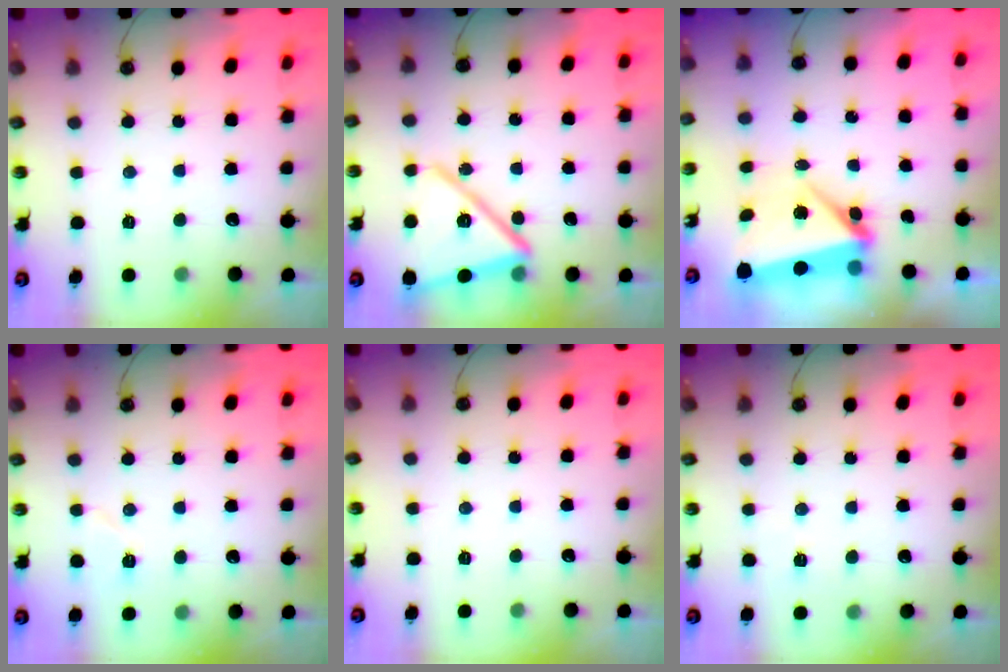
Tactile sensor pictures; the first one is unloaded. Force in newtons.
{"total": 17.9, "press": 17.9, "slide": 1.4}
{"total": 10.6, "press": 5.6, "slide": 9.0}
{"total": 5.8, "press": 5.6, "slide": 1.6}
{"total": 0.0}
{"total": 4.0, "press": 2.8, "slide": 2.8}